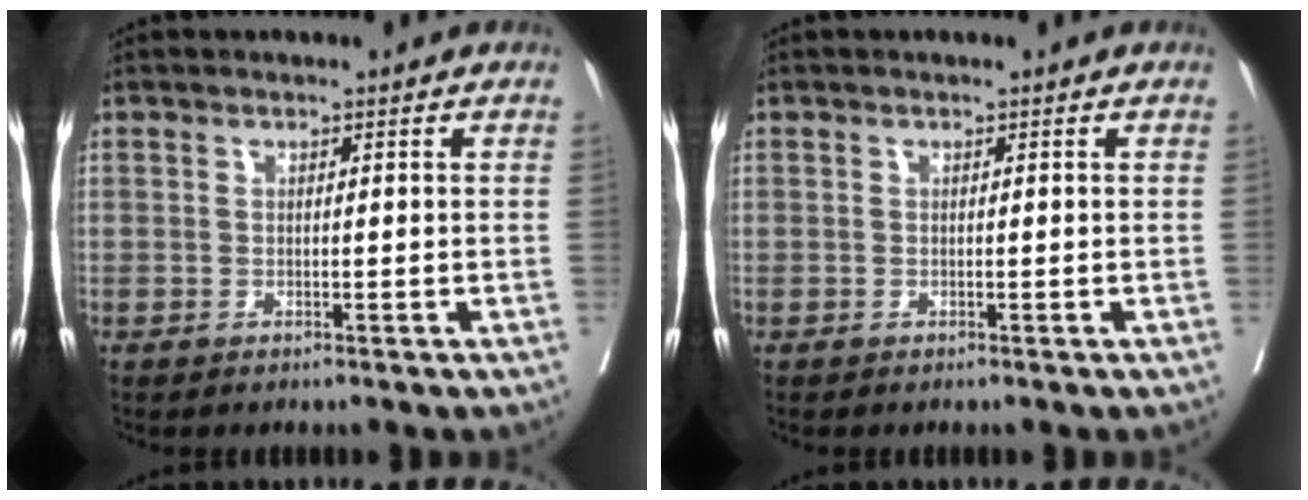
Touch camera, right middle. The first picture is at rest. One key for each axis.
{"total": 0.0}